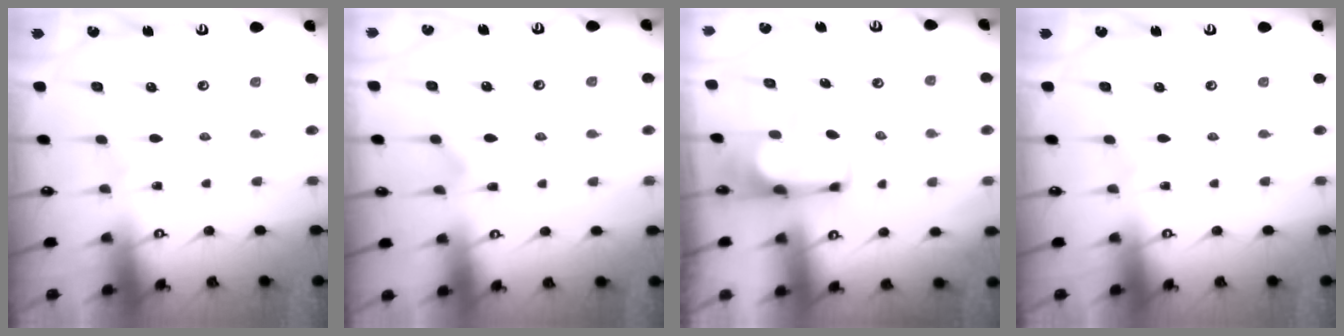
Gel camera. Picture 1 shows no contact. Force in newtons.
{"total": 0.7, "press": 0.4, "slide": 0.6}
{"total": 3.7, "press": 3.7, "slide": 0.2}
{"total": 0.0}